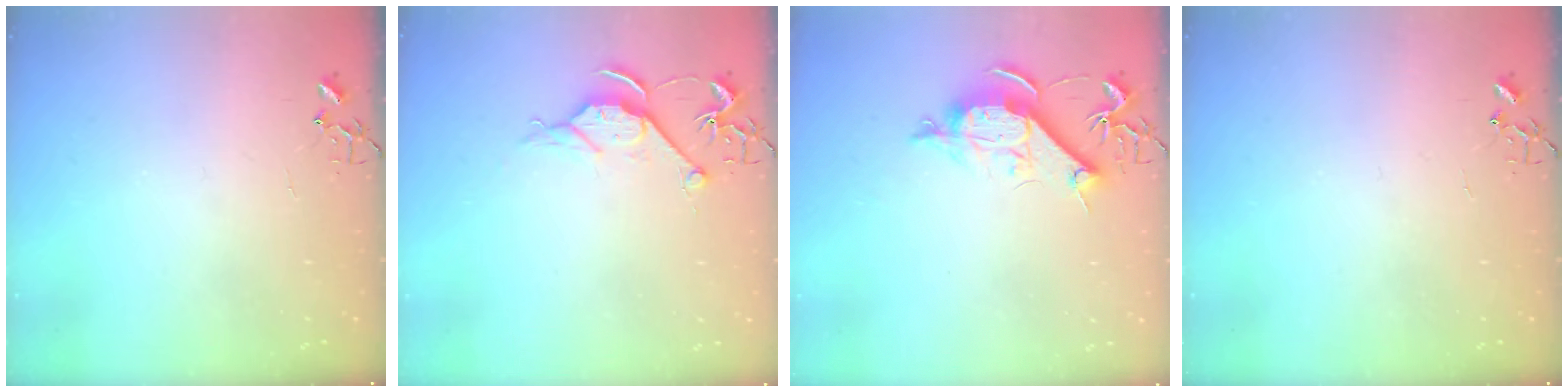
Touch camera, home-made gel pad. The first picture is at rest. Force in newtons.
{"total": 7.2, "press": 7.1, "slide": 0.7}
{"total": 10.4, "press": 10.4, "slide": 0.7}
{"total": 0.0}